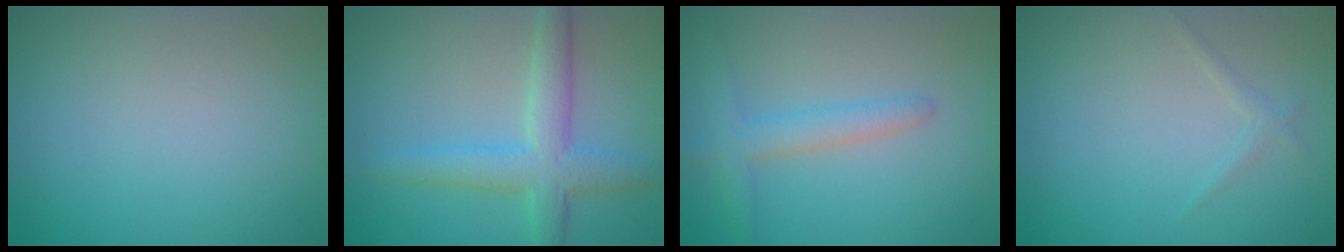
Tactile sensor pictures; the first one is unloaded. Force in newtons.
{"total": 4.5, "press": 4.5, "slide": 0.1}
{"total": 2.6, "press": 2.6, "slide": 0.1}
{"total": 0.7, "press": 0.7, "slide": 0.0}